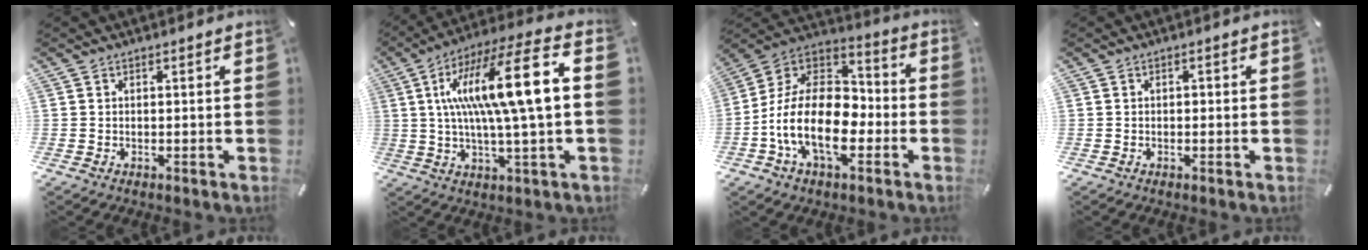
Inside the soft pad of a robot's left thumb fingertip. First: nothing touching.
{"total": 18.7, "force": [3.2, 2.7, 18.2], "torque": [-0.347, -0.012, 0.032]}
{"total": 18.5, "force": [-6.5, 11.6, 12.9], "torque": [-0.270, 0.016, -0.115]}
{"total": 0.8, "force": [-0.3, 0.5, 0.5], "torque": [-0.011, 0.002, -0.008]}